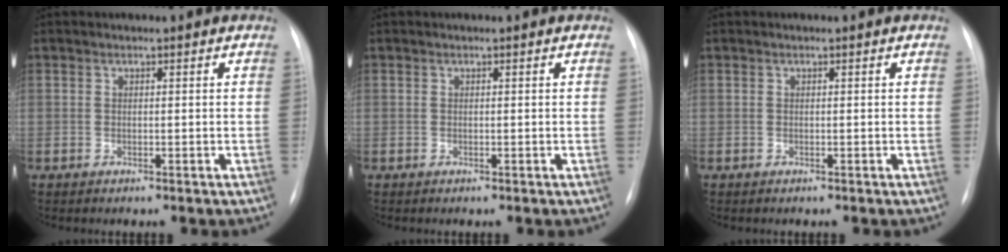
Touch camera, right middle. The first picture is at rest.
{"total": 0.0}
{"total": 0.0}